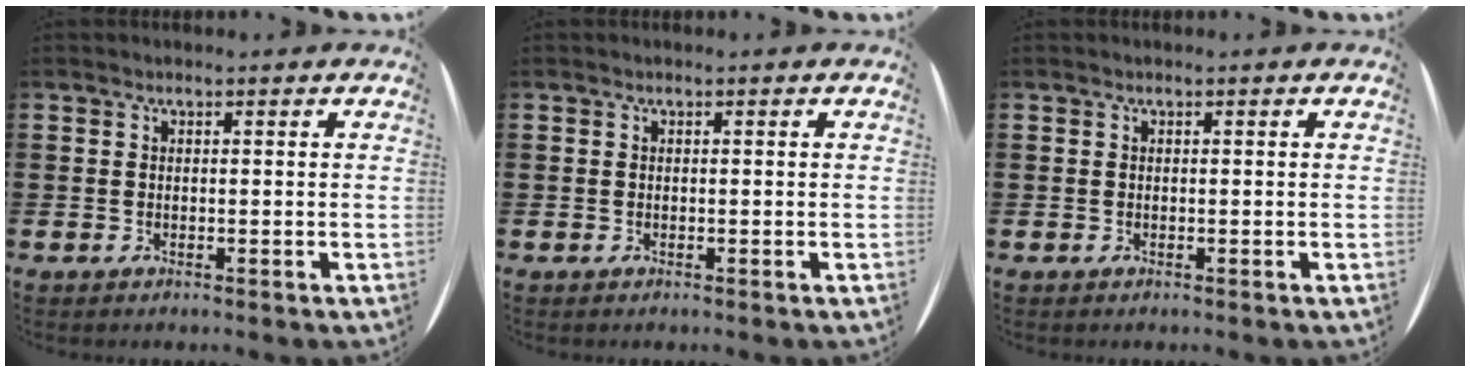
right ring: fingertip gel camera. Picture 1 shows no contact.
{"total": 0.0}
{"total": 0.0}